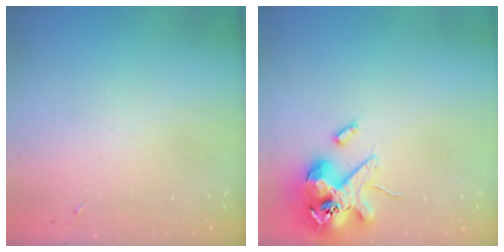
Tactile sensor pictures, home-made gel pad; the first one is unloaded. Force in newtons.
{"total": 14.4, "press": 14.2, "slide": 2.4}